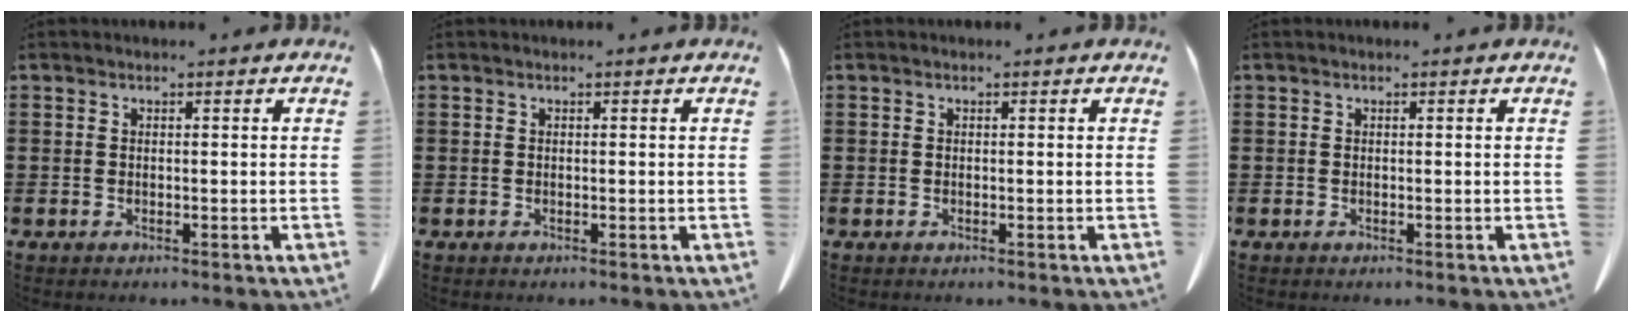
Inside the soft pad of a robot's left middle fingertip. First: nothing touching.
{"total": 0.0}
{"total": 0.0}
{"total": 0.0}